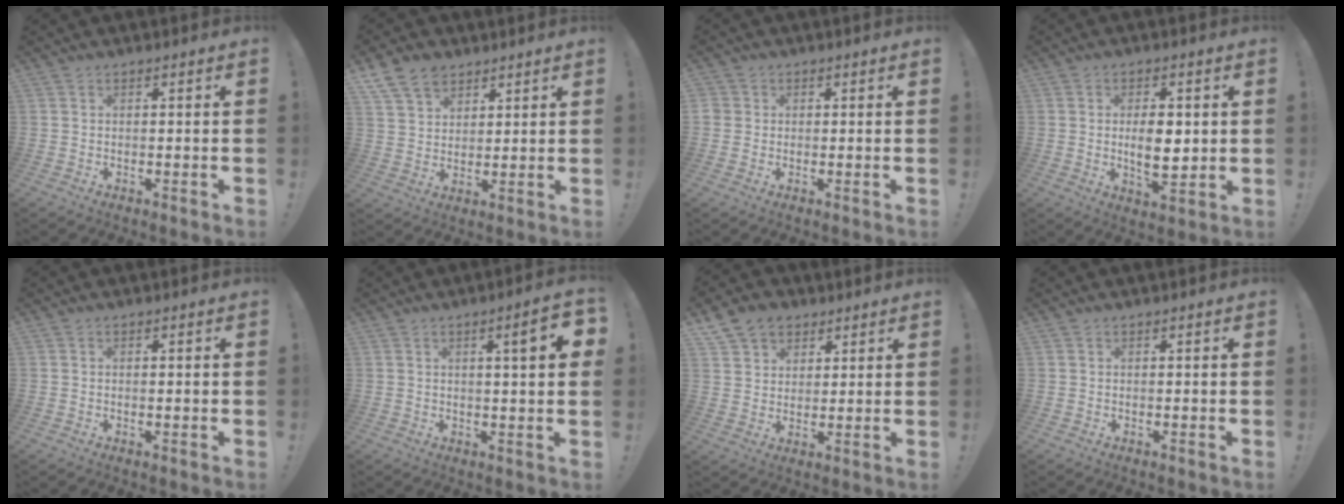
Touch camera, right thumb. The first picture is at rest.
{"total": 9.6, "force": [6.3, 6.4, 3.4], "torque": [-0.061, -0.031, 0.124]}
{"total": 2.3, "force": [0.3, 2.2, 0.5], "torque": [-0.003, 0.000, 0.005]}
{"total": 8.5, "force": [0.3, 4.1, 7.4], "torque": [-0.114, -0.015, -0.003]}
{"total": 0.8, "force": [0.1, 0.2, 0.7], "torque": [-0.006, -0.003, 0.001]}
{"total": 7.7, "force": [2.1, 0.8, 7.4], "torque": [-0.094, -0.008, 0.026]}
{"total": 9.0, "force": [5.4, 6.7, 2.5], "torque": [-0.037, -0.029, 0.106]}
{"total": 0.0}